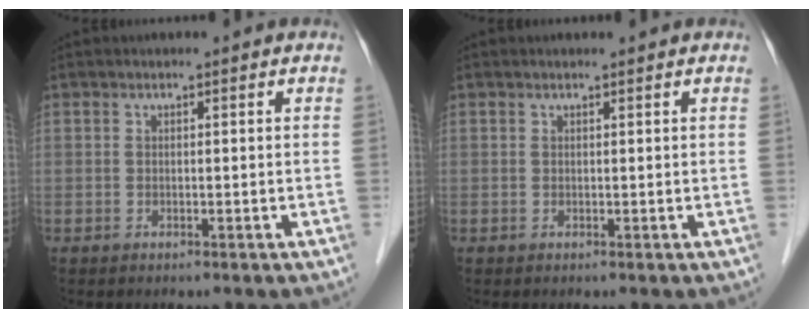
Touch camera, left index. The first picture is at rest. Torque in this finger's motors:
{"motor_torque": [0.14, 0.19, -0.04, -0.01]}